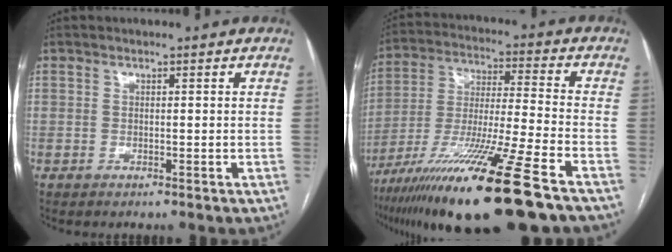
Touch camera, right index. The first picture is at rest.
{"total": 21.5, "force": [-14.0, -0.1, 16.3], "torque": [-0.286, -0.052, -0.248]}